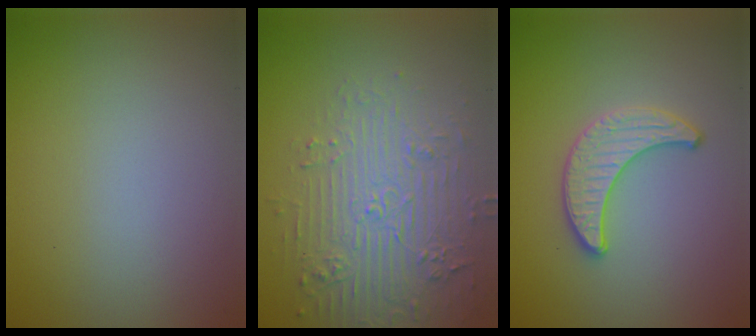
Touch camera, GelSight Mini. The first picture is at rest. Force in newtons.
{"total": 4.8, "press": 4.2, "slide": 2.2}
{"total": 2.4, "press": 2.4, "slide": 0.1}